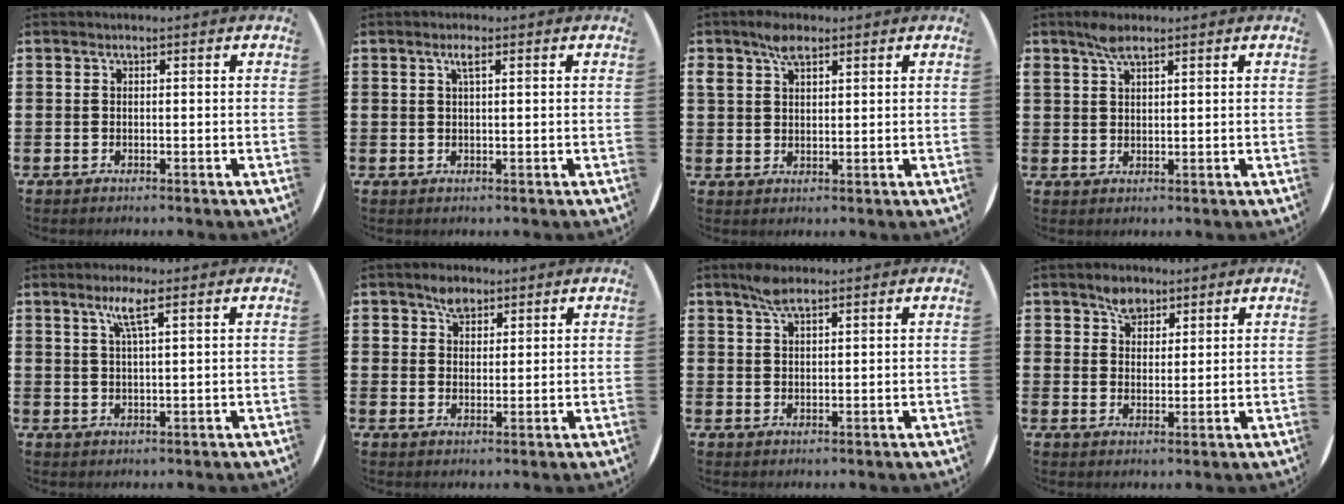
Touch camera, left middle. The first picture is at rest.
{"total": 1.6, "force": [0.7, 0.3, 1.4], "torque": [-0.028, 0.006, 0.011]}
{"total": 3.6, "force": [2.6, 1.8, 1.8], "torque": [-0.024, 0.001, 0.044]}
{"total": 2.7, "force": [2.2, 1.0, 1.4], "torque": [-0.015, -0.002, 0.036]}
{"total": 3.8, "force": [2.3, 0.3, 3.1], "torque": [-0.065, 0.006, 0.037]}
{"total": 3.1, "force": [2.3, 1.9, 0.8], "torque": [-0.003, -0.002, 0.041]}
{"total": 3.0, "force": [2.3, 0.9, 1.7], "torque": [-0.029, 0.001, 0.039]}
{"total": 3.5, "force": [2.7, 2.1, 0.7], "torque": [-0.011, 0.002, 0.050]}